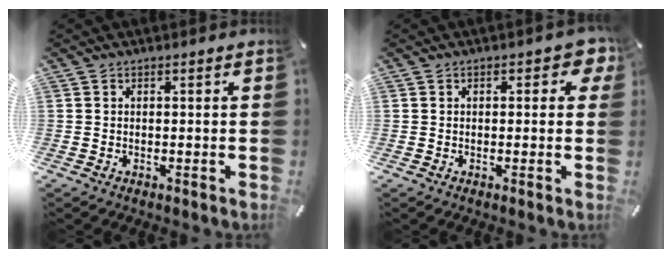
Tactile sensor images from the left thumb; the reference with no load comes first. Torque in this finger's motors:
{"motor_torque": [0.20, -0.05, 0.17, 0.20, 0.01]}